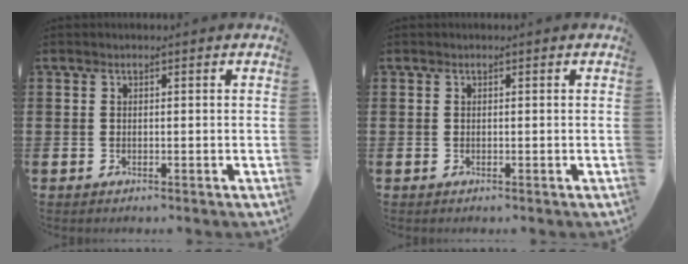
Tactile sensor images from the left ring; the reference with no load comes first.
{"total": 0.0}